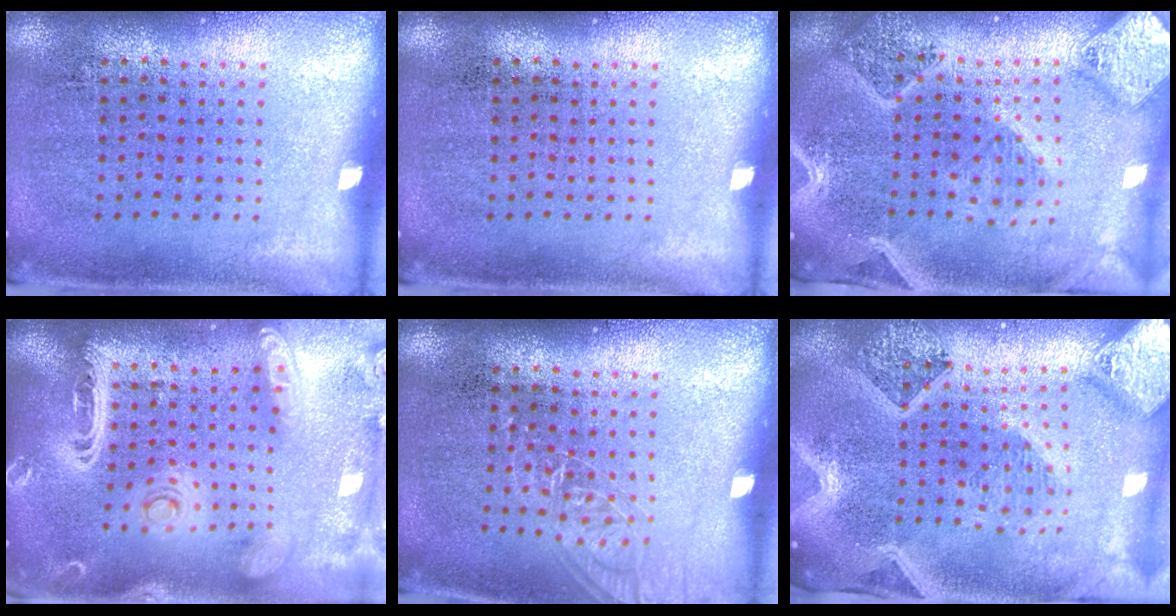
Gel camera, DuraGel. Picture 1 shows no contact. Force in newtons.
{"total": 0.0}
{"total": 3.1, "press": 2.7, "slide": 1.5}
{"total": 3.2, "press": 2.7, "slide": 1.8}
{"total": 1.1, "press": 1.1, "slide": 0.2}
{"total": 3.9, "press": 3.1, "slide": 2.5}